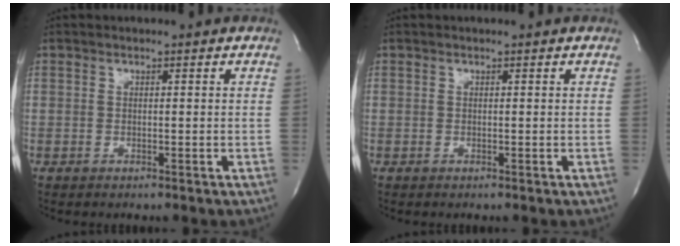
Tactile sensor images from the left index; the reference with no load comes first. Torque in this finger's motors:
{"motor_torque": [0.00, 0.00, 0.00, -0.01]}